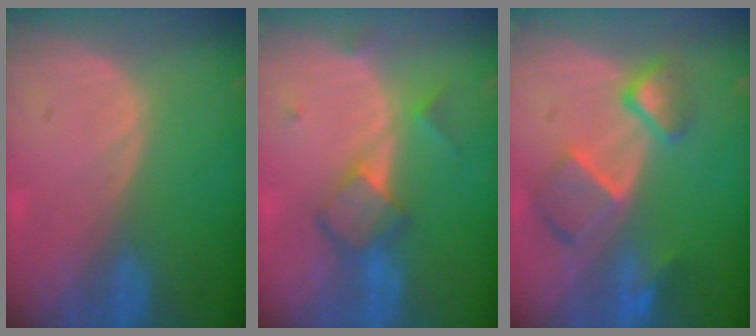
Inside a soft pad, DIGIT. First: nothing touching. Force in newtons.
{"total": 5.1, "press": 5.1, "slide": 0.6}
{"total": 7.7, "press": 6.7, "slide": 3.8}